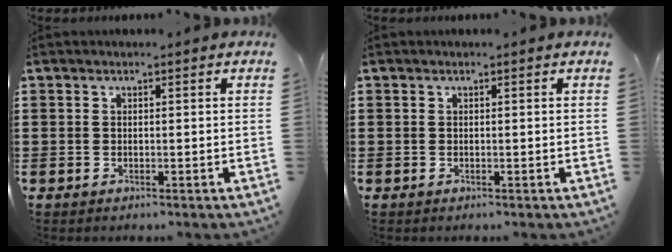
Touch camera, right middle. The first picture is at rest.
{"total": 0.0}